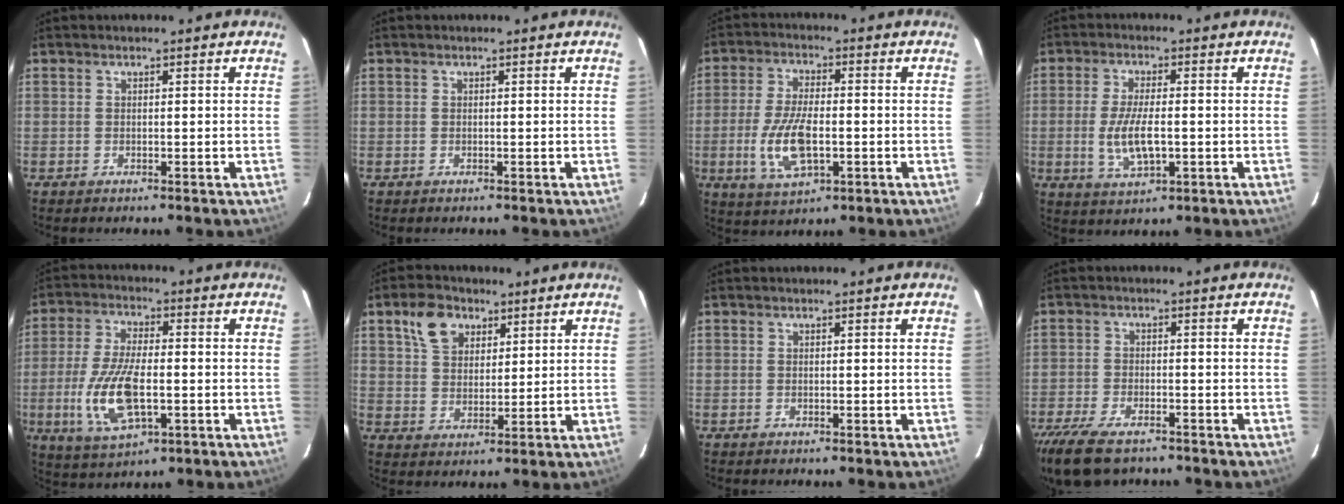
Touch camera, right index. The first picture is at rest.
{"total": 0.0}
{"total": 10.7, "force": [-2.5, 4.5, 9.4], "torque": [-0.196, -0.009, -0.044]}
{"total": 7.9, "force": [-1.3, 2.9, 7.3], "torque": [-0.147, -0.010, -0.020]}
{"total": 13.0, "force": [-3.0, 5.1, 11.6], "torque": [-0.244, -0.012, -0.053]}
{"total": 7.9, "force": [4.2, 5.3, 4.1], "torque": [-0.079, 0.023, 0.078]}
{"total": 0.0}
{"total": 11.7, "force": [-9.0, 4.5, 6.0], "torque": [-0.151, -0.034, -0.162]}